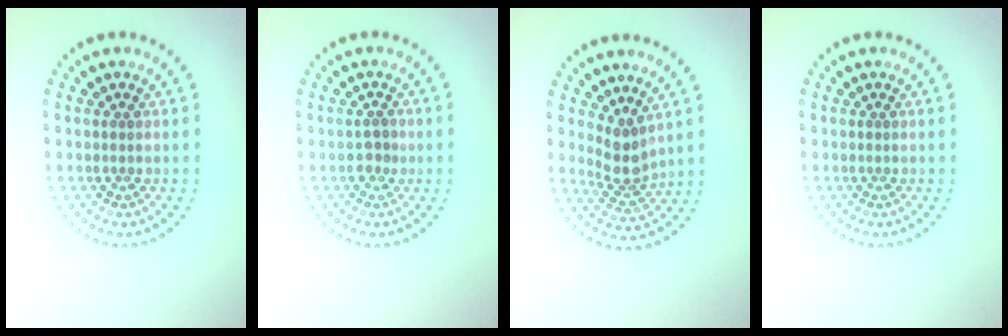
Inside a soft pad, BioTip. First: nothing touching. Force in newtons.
{"total": 1.2, "press": 1.1, "slide": 0.3}
{"total": 2.7, "press": 2.1, "slide": 1.8}
{"total": 0.0}